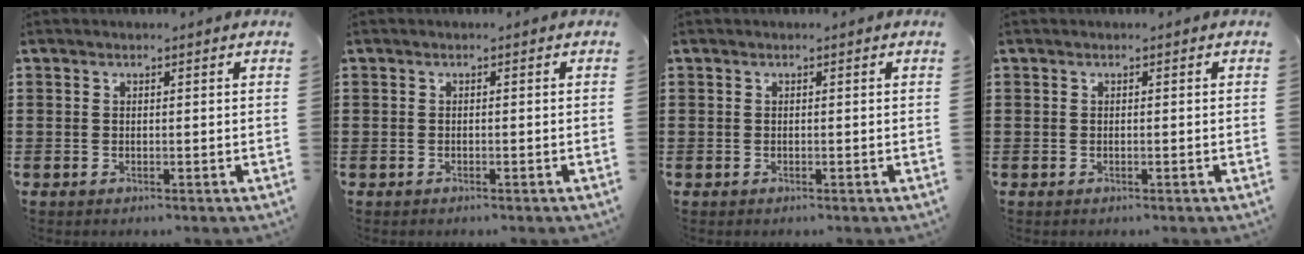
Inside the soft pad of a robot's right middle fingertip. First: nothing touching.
{"total": 0.0}
{"total": 0.0}
{"total": 0.0}